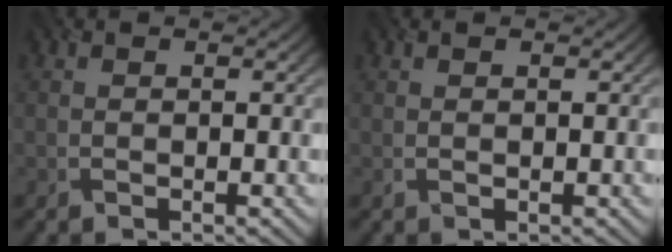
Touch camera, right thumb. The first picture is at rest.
{"total": 0.0}